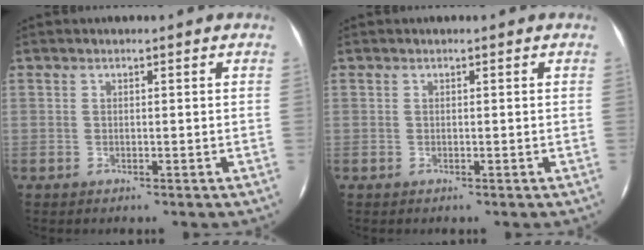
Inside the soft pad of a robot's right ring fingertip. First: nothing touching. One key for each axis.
{"total": 0.0}